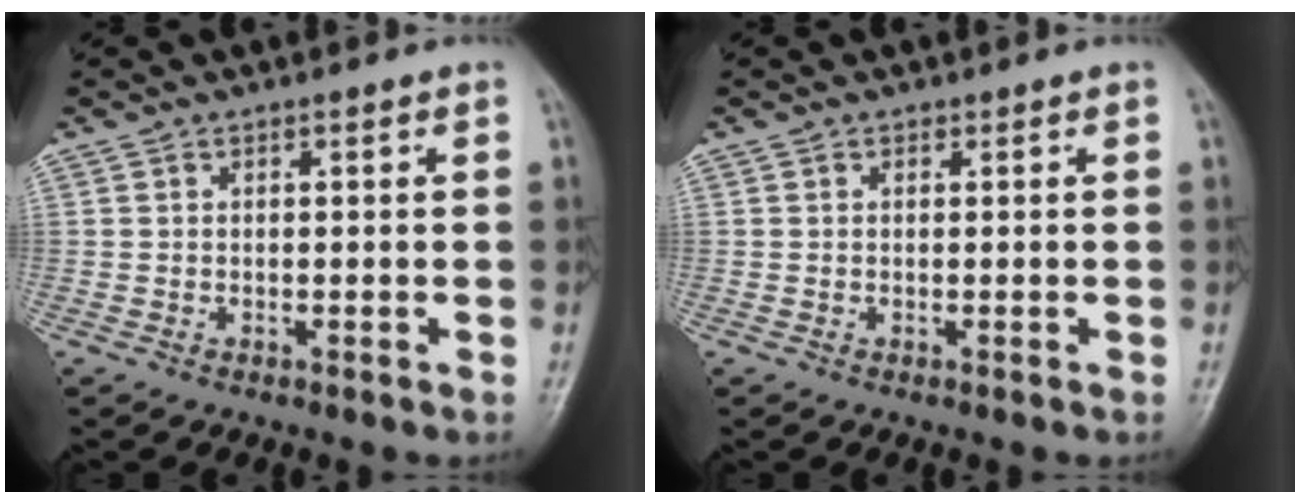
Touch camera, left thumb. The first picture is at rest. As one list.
[{"total": 0.0}]